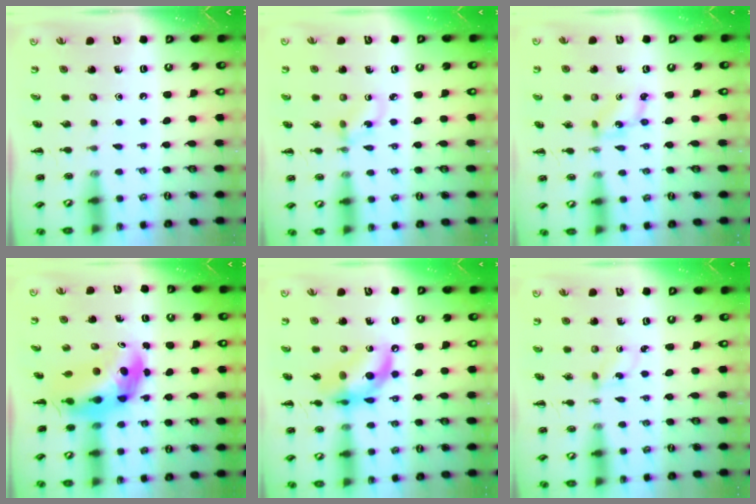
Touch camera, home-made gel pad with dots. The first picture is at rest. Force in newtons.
{"total": 1.4, "press": 1.3, "slide": 0.6}
{"total": 2.1, "press": 2.0, "slide": 0.4}
{"total": 6.6, "press": 6.2, "slide": 2.2}
{"total": 13.3, "press": 12.9, "slide": 3.3}
{"total": 0.9, "press": 0.7, "slide": 0.5}